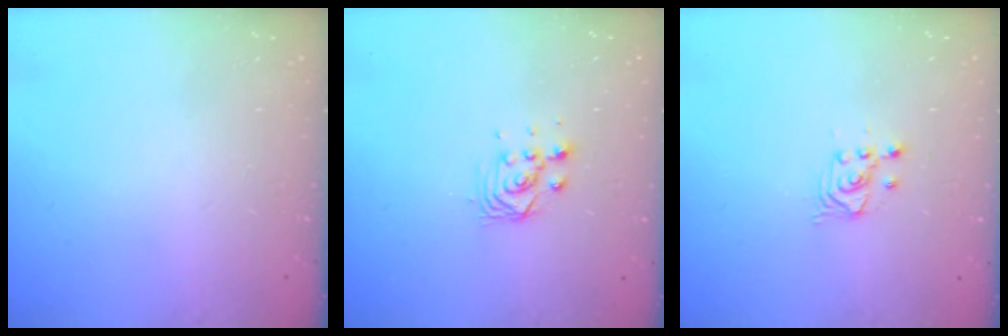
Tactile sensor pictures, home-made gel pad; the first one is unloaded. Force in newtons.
{"total": 2.9, "press": 2.8, "slide": 0.8}
{"total": 2.6, "press": 2.6, "slide": 0.1}